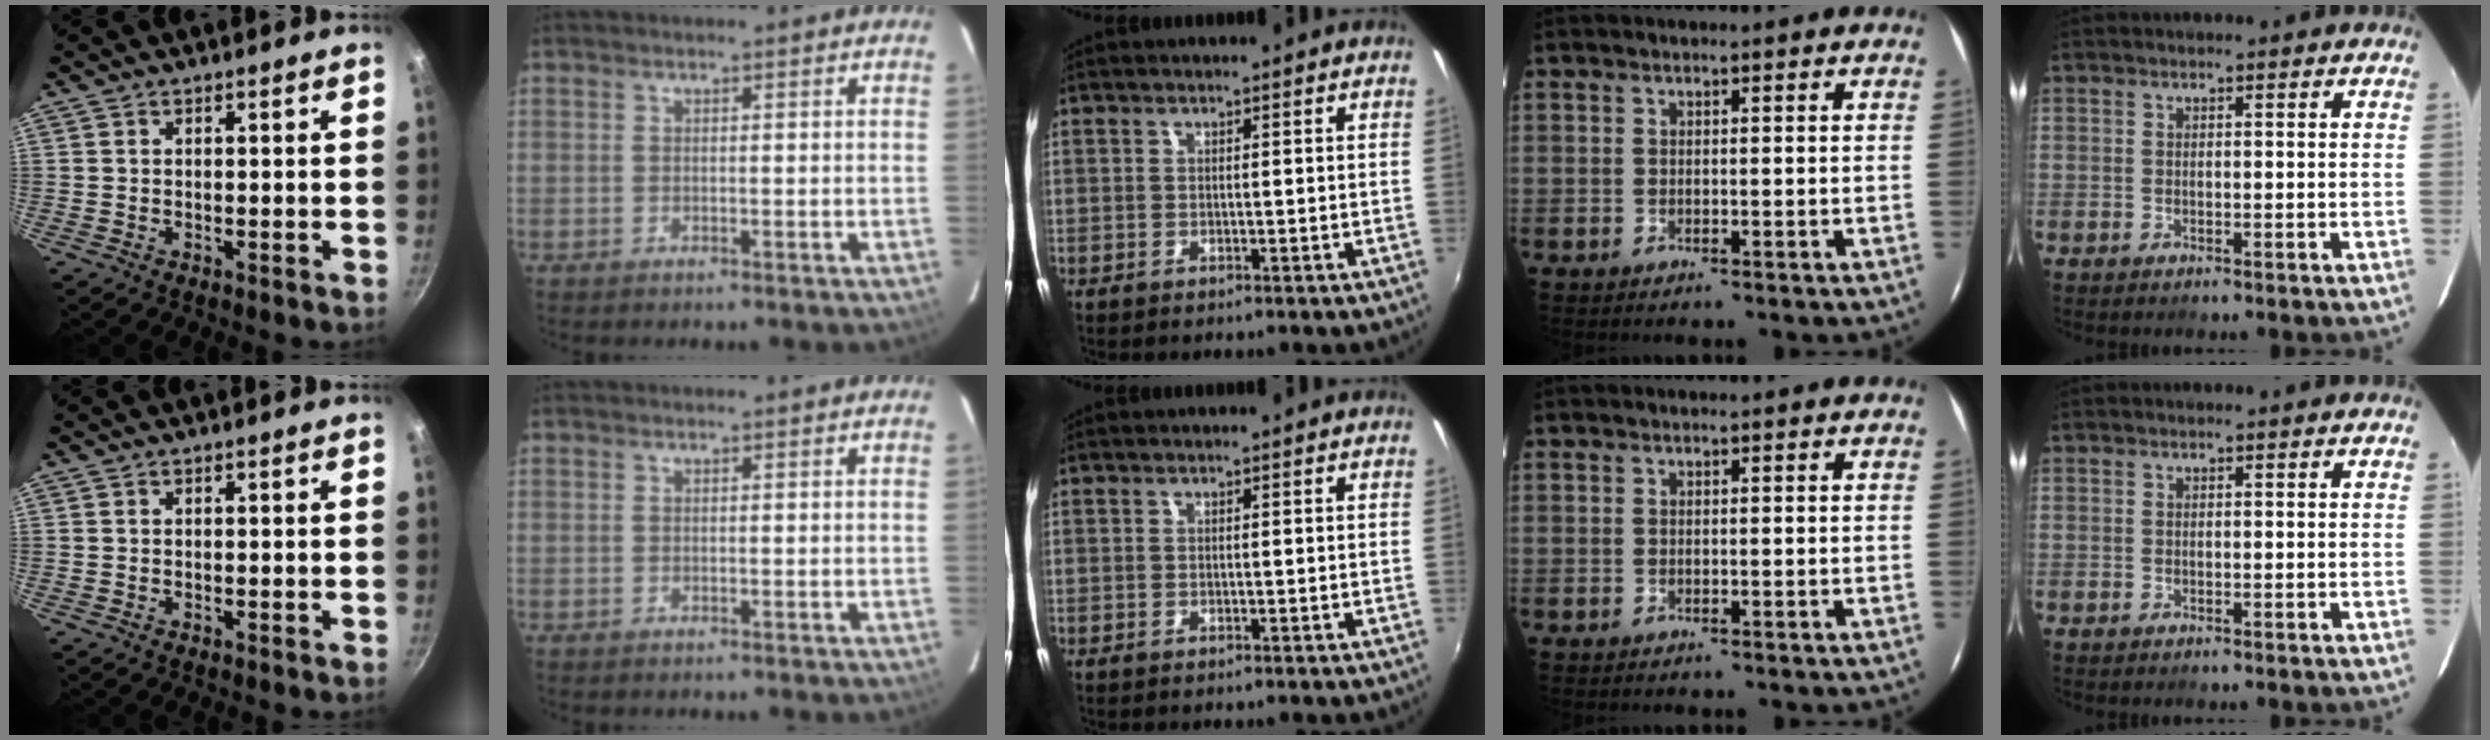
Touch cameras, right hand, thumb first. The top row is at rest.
{}